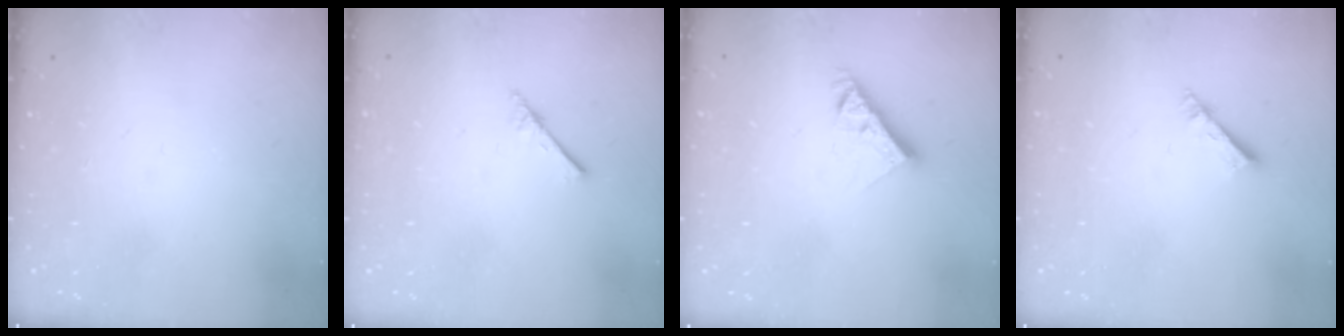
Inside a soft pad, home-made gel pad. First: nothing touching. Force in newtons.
{"total": 2.3, "press": 2.2, "slide": 0.2}
{"total": 8.5, "press": 8.5, "slide": 0.3}
{"total": 3.0, "press": 3.0, "slide": 0.4}